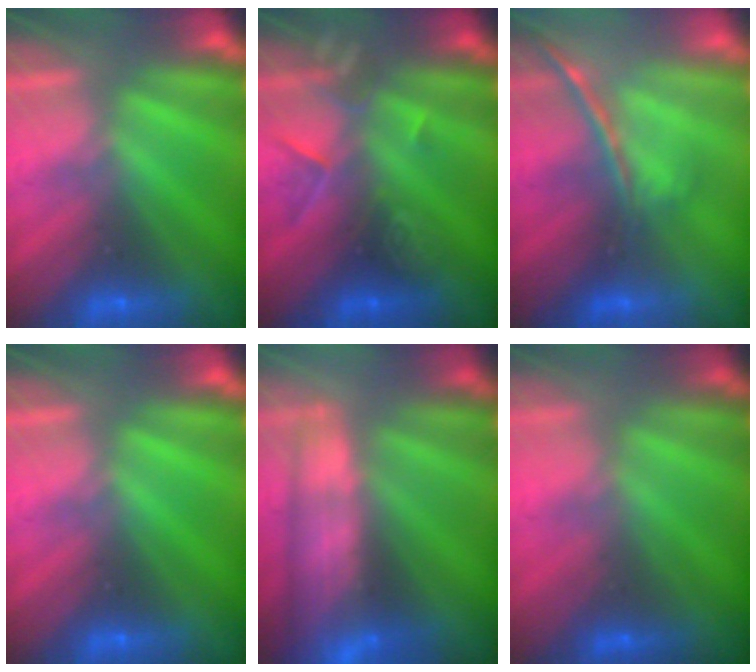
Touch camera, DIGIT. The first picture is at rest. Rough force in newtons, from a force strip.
{"total": 2.4}
{"total": 1.7}
{"total": 0.0}
{"total": 5.9}
{"total": 1.6}